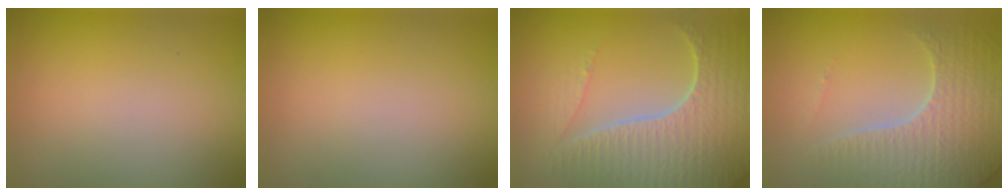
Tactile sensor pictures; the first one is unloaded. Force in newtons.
{"total": 0.0}
{"total": 7.3, "press": 5.3, "slide": 5.0}
{"total": 5.8, "press": 4.7, "slide": 3.3}